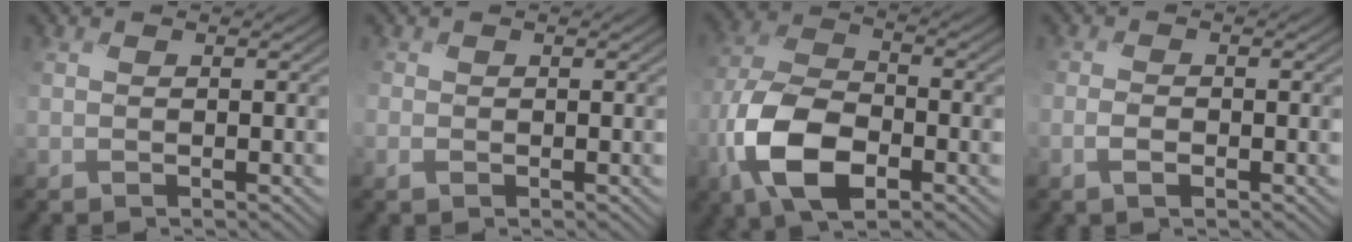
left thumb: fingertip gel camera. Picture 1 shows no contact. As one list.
[{"total": 1.1, "force": [-0.3, 1.0, 0.4], "torque": [-0.012, -0.004, -0.009]}, {"total": 11.9, "force": [-5.0, 6.1, 8.9], "torque": [-0.202, -0.009, -0.107]}, {"total": 1.8, "force": [-0.9, 0.8, 1.4], "torque": [-0.029, 0.001, -0.019]}]